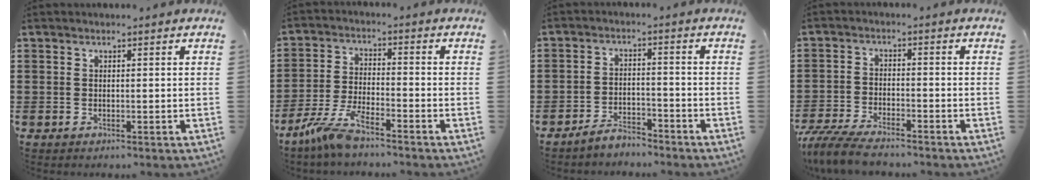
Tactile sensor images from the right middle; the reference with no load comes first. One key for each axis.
{"total": 6.2, "fx": -5.0, "fy": 0.6, "fz": 3.6, "tx": -0.093, "ty": -0.016, "tz": -0.099}
{"total": 3.7, "fx": -3.7, "fy": 0.6, "fz": 0.4, "tx": -0.011, "ty": 0.007, "tz": -0.074}
{"total": 5.7, "fx": -5.2, "fy": 0.7, "fz": 2.1, "tx": -0.060, "ty": -0.008, "tz": -0.105}